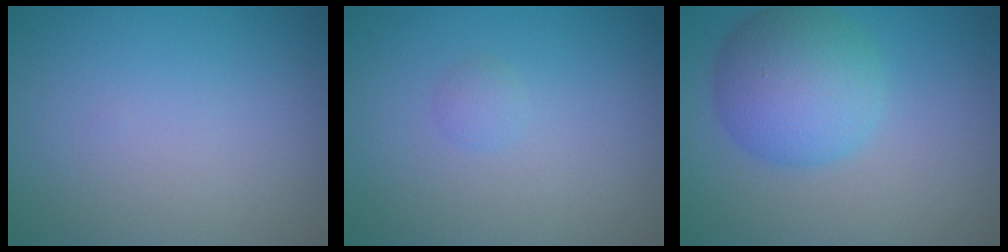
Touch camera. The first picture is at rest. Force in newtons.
{"total": 0.8, "press": 0.8, "slide": 0.1}
{"total": 6.0, "press": 6.0, "slide": 0.1}